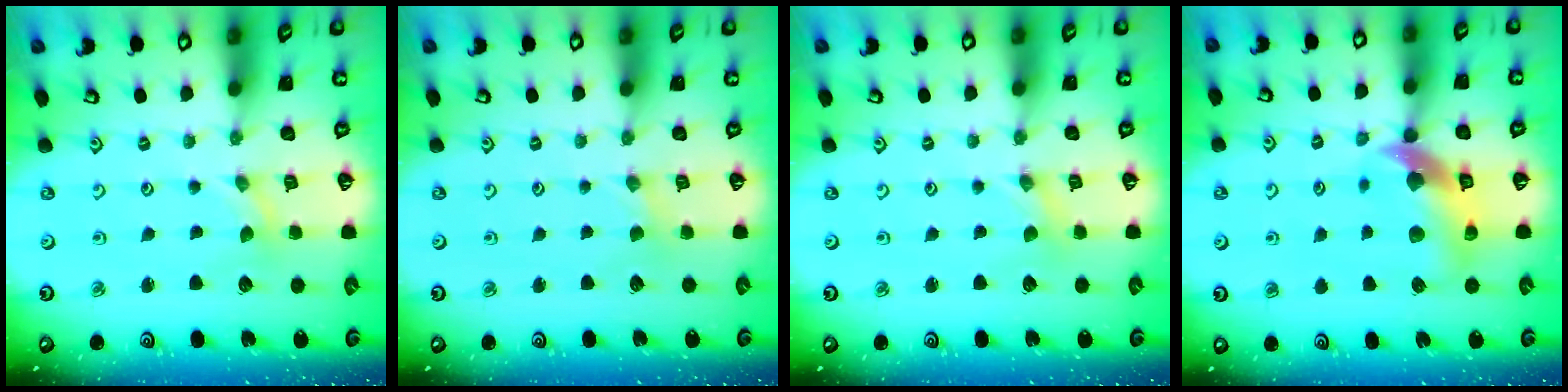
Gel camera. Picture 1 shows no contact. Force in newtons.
{"total": 0.7, "press": 0.7, "slide": 0.1}
{"total": 0.0}
{"total": 12.5, "press": 12.4, "slide": 1.9}